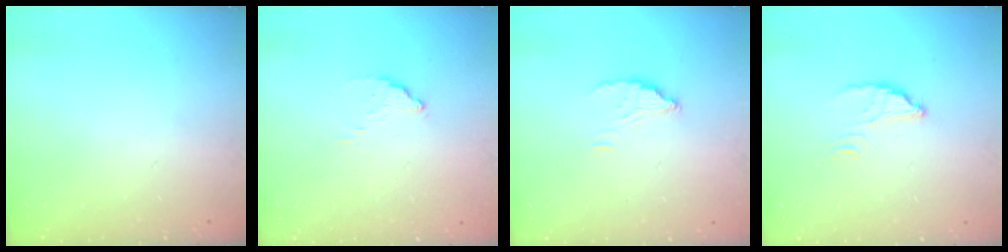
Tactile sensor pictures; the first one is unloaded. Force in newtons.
{"total": 2.8, "press": 2.8, "slide": 0.0}
{"total": 3.6, "press": 3.6, "slide": 0.4}
{"total": 2.8, "press": 2.8, "slide": 0.2}